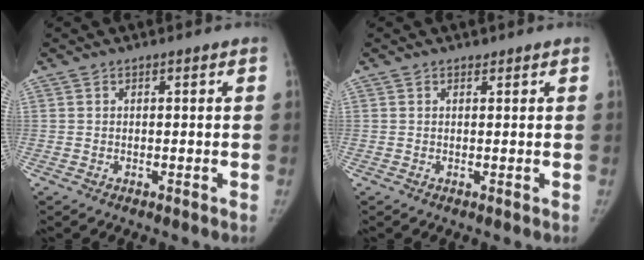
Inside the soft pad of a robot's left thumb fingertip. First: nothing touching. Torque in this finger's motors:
{"motor_torque": [0.26, -0.18, 0.42, -0.41, 0.03]}